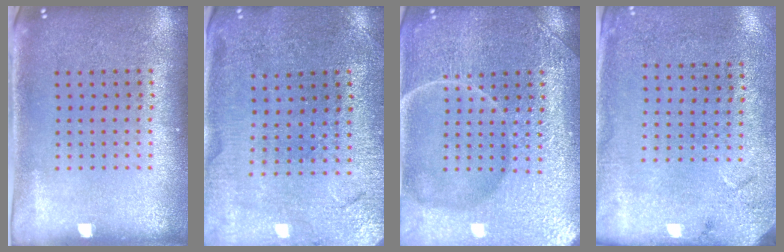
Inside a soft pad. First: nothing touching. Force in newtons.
{"total": 0.7, "press": 0.7, "slide": 0.1}
{"total": 7.4, "press": 7.4, "slide": 1.0}
{"total": 2.7, "press": 2.2, "slide": 1.6}